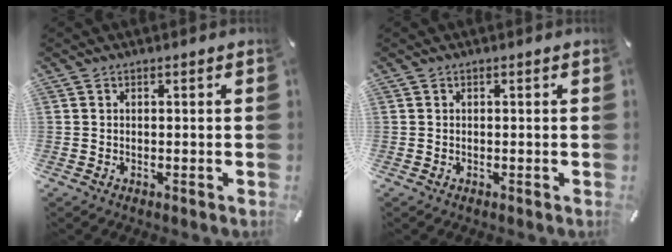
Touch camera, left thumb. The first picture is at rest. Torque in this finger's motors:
{"motor_torque": [-0.01, 0.01, 0.00, 0.02, 0.00]}